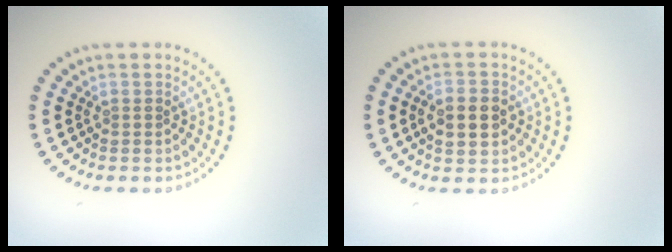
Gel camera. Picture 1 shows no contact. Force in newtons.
{"total": 4.2, "press": 4.2, "slide": 0.2}